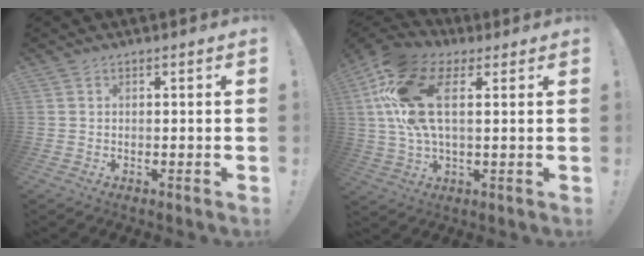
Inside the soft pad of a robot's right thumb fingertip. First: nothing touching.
{"total": 17.7, "force": [5.1, 9.1, 14.3], "torque": [-0.297, -0.002, 0.090]}